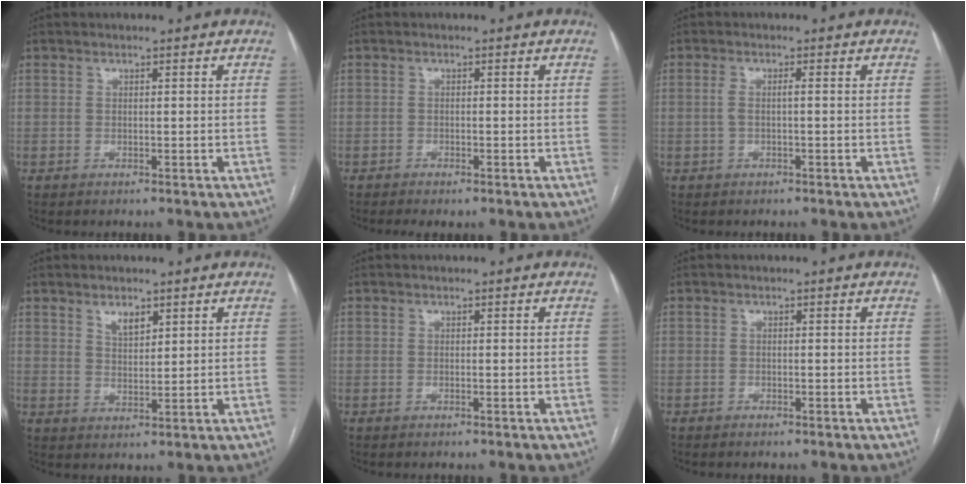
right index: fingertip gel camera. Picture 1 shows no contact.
{"total": 2.8, "force": [-2.0, 1.2, 1.4], "torque": [-0.026, -0.003, -0.025]}
{"total": 1.9, "force": [-0.3, 0.5, 1.9], "torque": [-0.042, 0.010, -0.004]}
{"total": 3.3, "force": [2.0, 1.6, 2.0], "torque": [-0.037, 0.000, 0.042]}
{"total": 0.0}
{"total": 0.8, "force": [-0.6, 0.4, 0.2], "torque": [-0.007, 0.001, -0.009]}